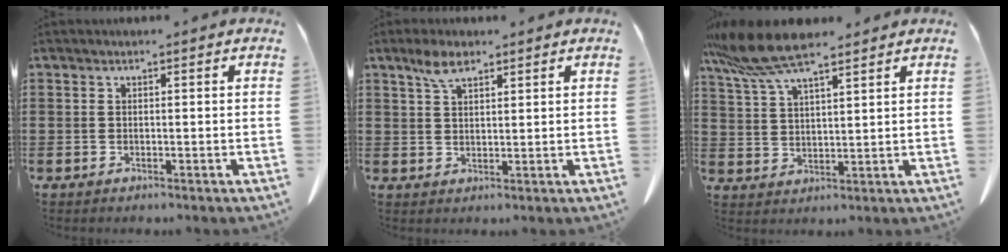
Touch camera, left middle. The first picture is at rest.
{"total": 4.1, "force": [2.6, 1.6, 2.8], "torque": [-0.061, 0.006, 0.047]}
{"total": 9.4, "force": [7.3, 1.5, 5.8], "torque": [-0.147, -0.024, 0.129]}